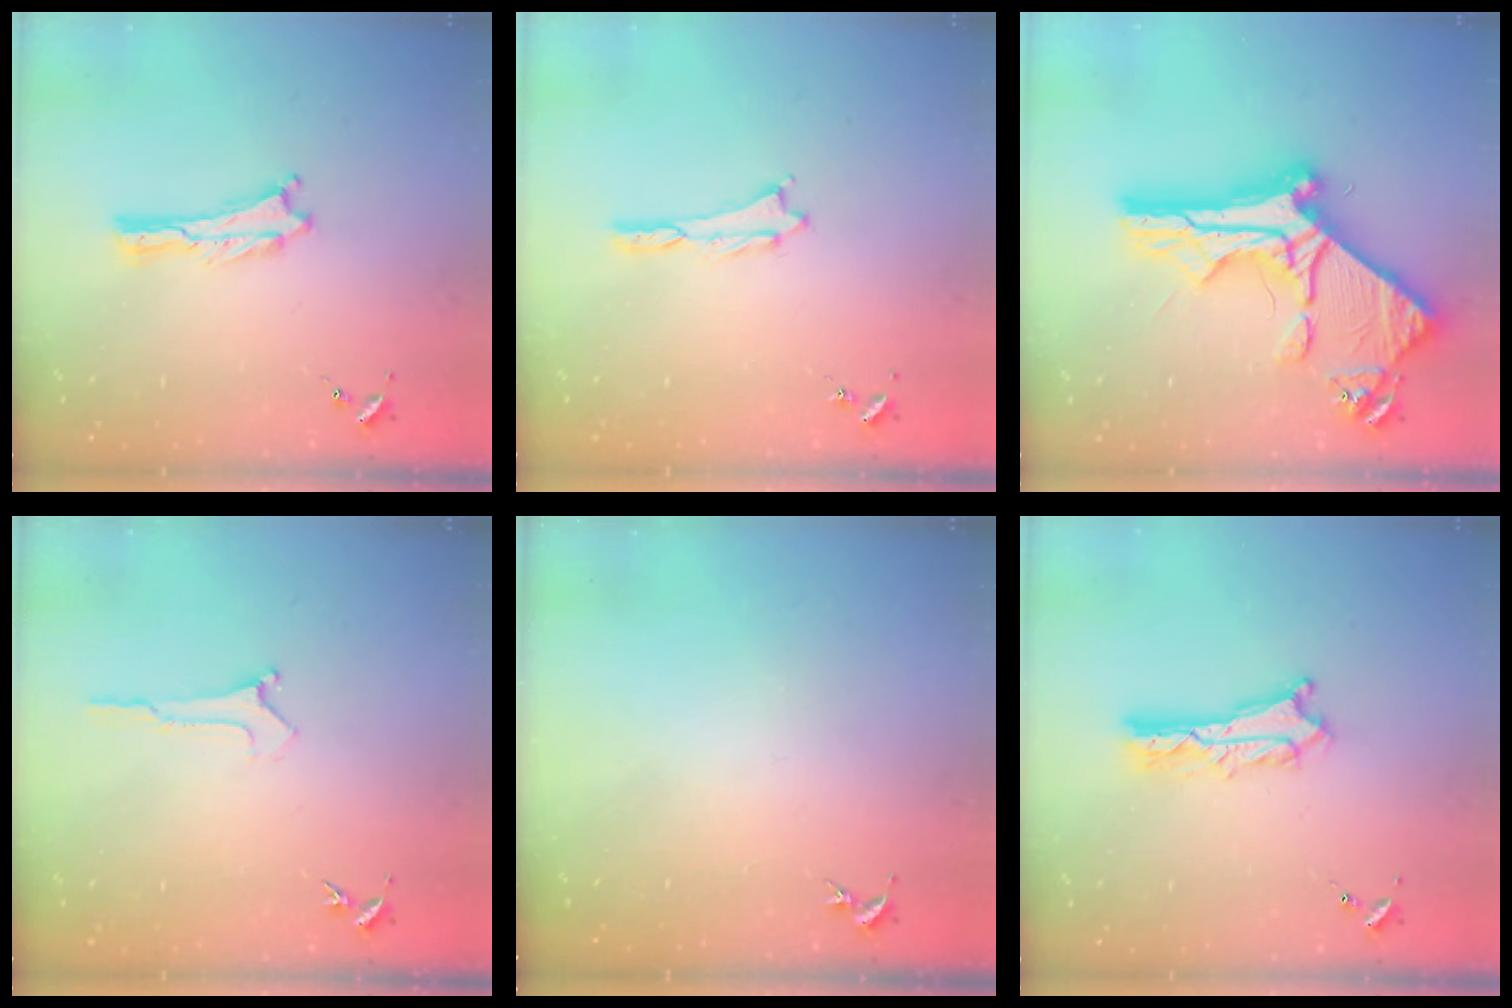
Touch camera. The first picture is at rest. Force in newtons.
{"total": 0.0}
{"total": 16.5, "press": 16.4, "slide": 1.9}
{"total": 0.0}
{"total": 0.0}
{"total": 3.2, "press": 3.2, "slide": 0.2}